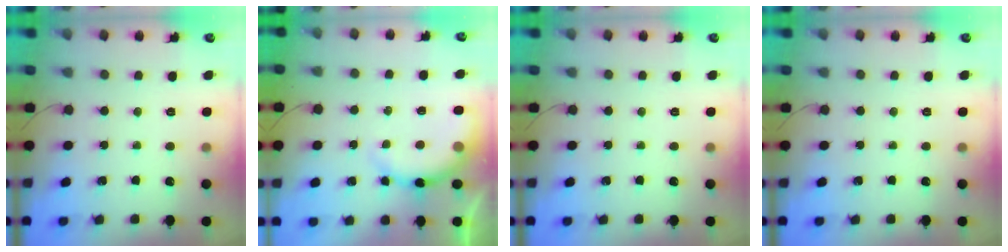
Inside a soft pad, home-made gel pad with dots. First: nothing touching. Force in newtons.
{"total": 8.5, "press": 8.3, "slide": 1.7}
{"total": 0.0}
{"total": 0.0}